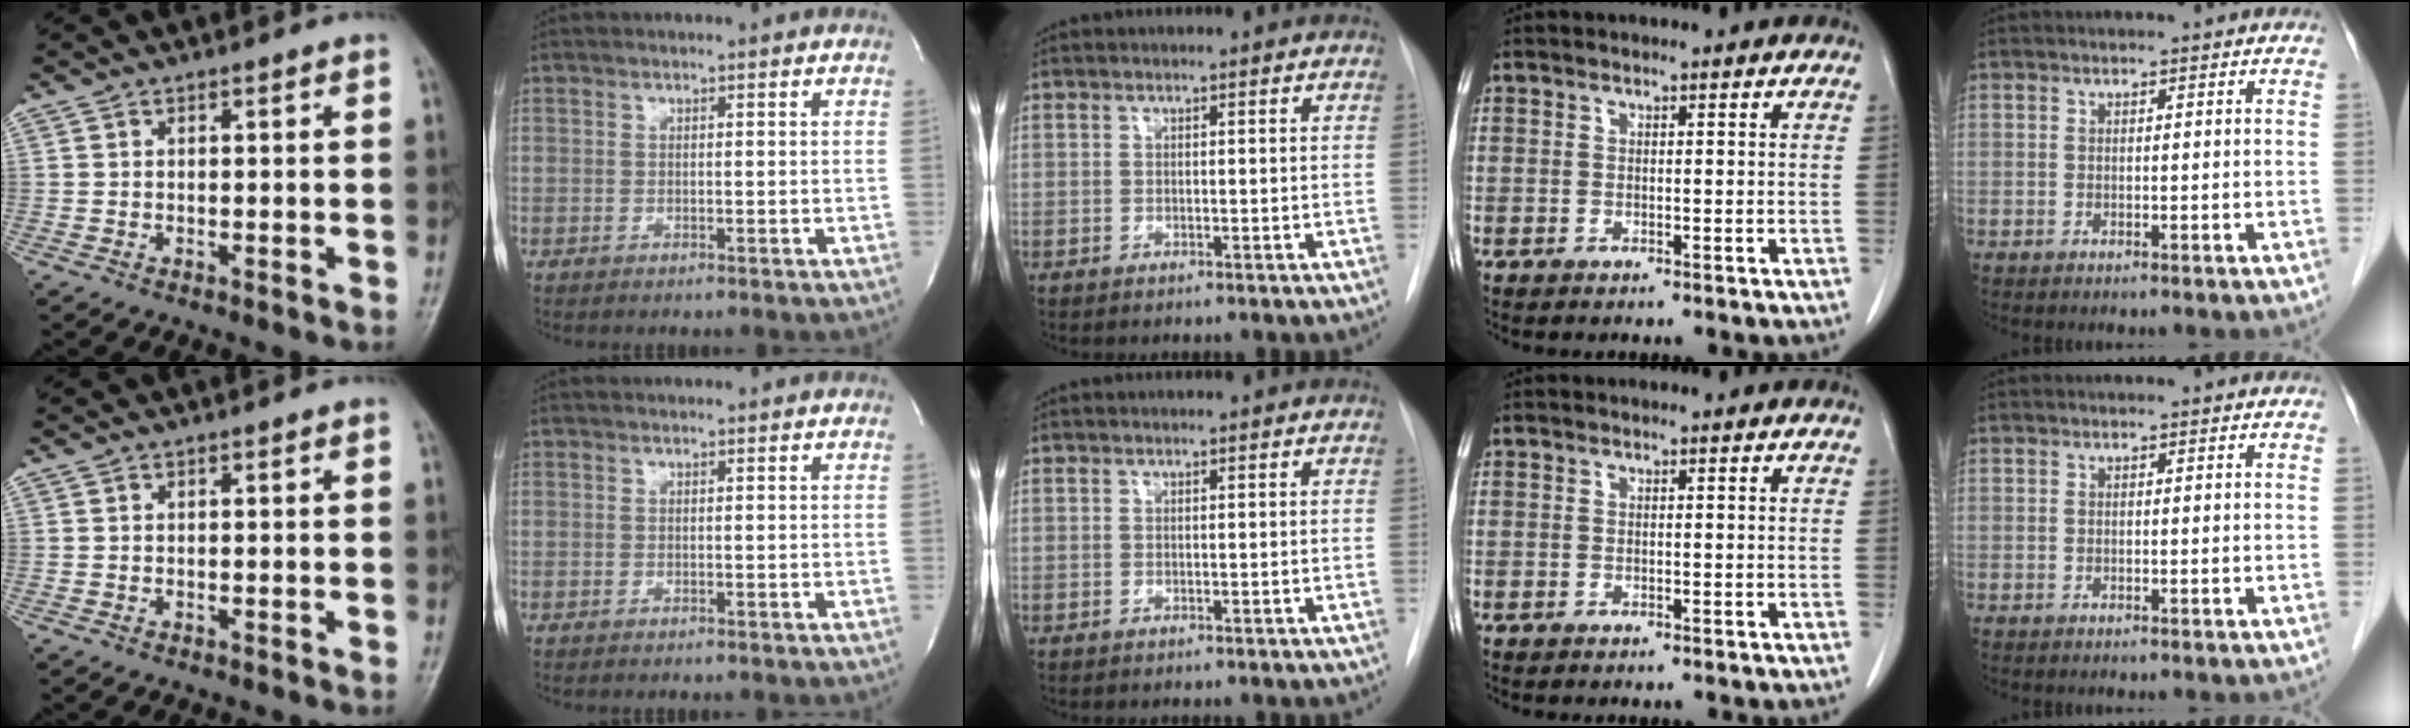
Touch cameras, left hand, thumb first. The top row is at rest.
{}